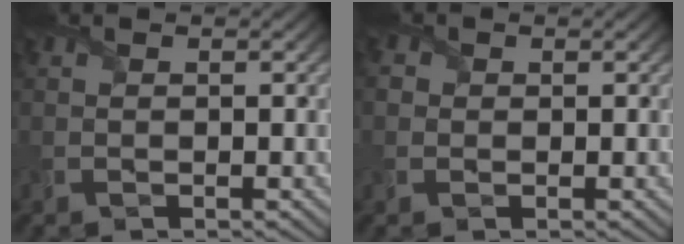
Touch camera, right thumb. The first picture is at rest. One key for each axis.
{"total": 1.6, "fx": 0.2, "fy": 1.5, "fz": 0.4, "tx": -0.015, "ty": -0.001, "tz": -0.002}